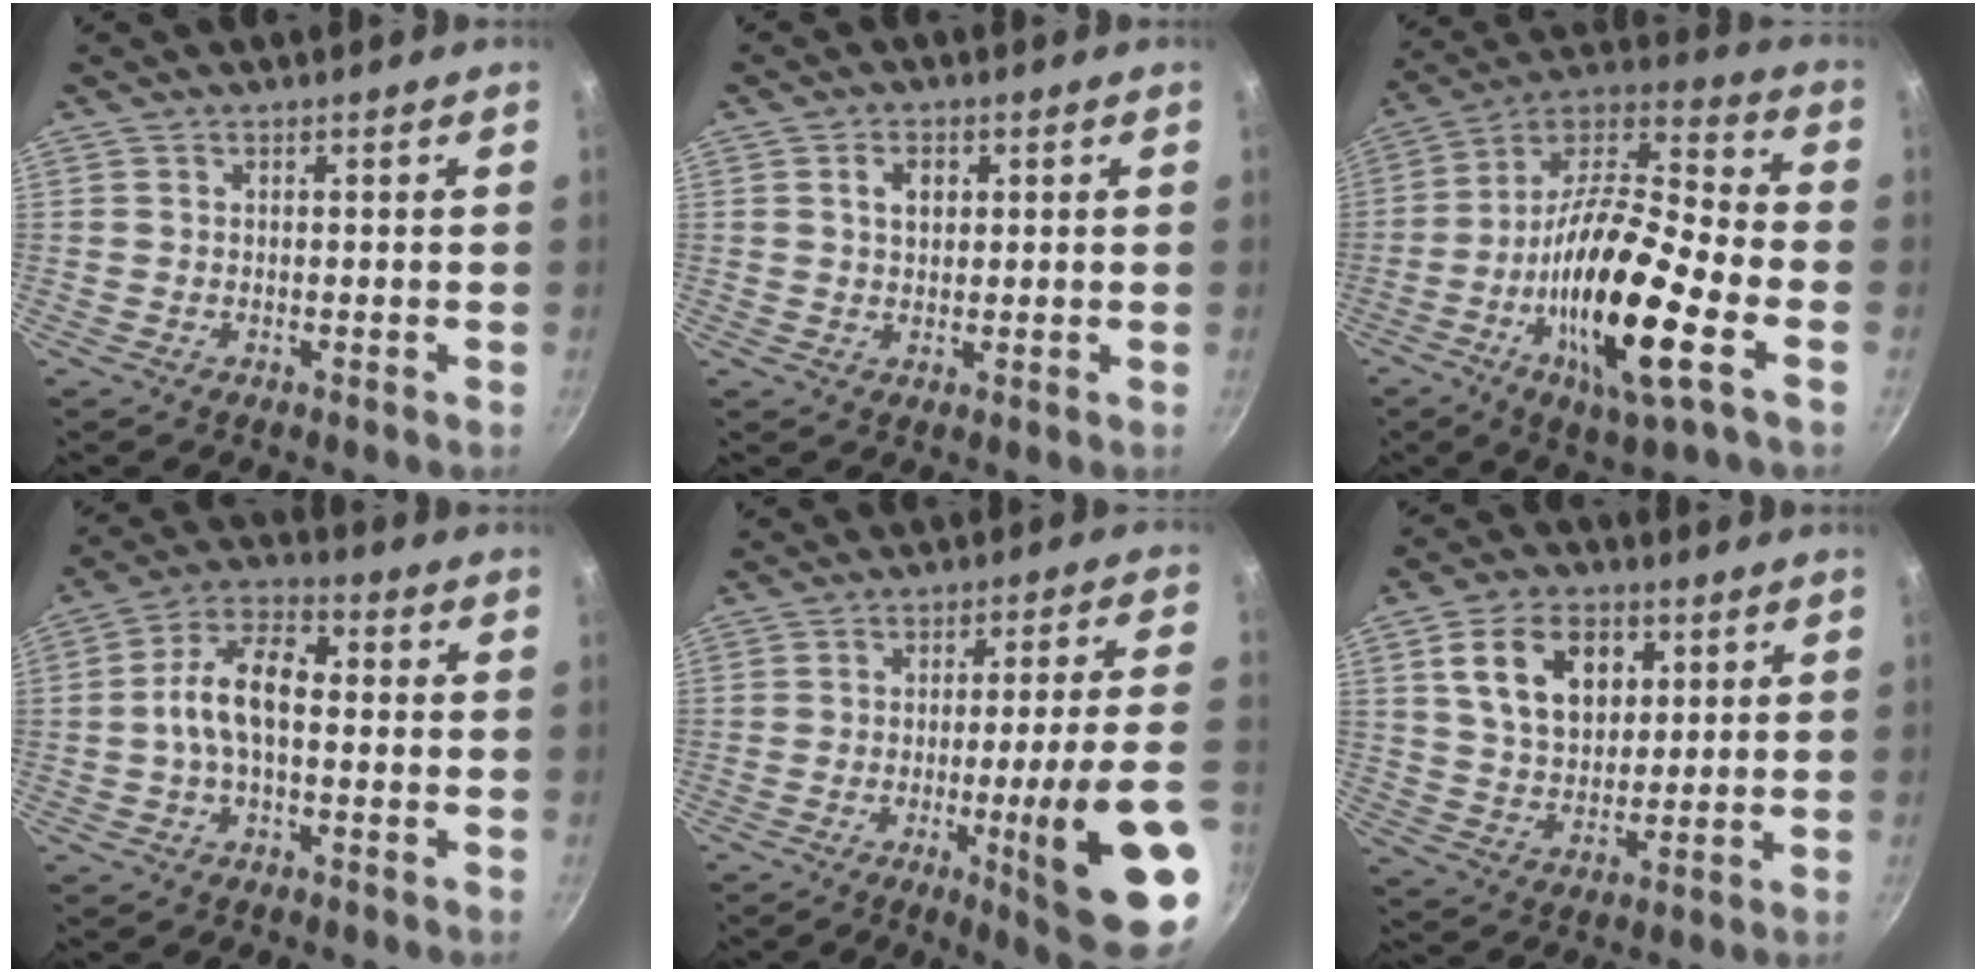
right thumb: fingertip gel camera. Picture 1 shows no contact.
{"total": 3.6, "force": [1.1, 2.5, 2.3], "torque": [-0.026, 0.000, 0.019]}
{"total": 20.8, "force": [-6.4, 6.0, 18.8], "torque": [-0.339, 0.030, -0.129]}
{"total": 10.1, "force": [-0.6, 5.5, 8.5], "torque": [-0.145, 0.041, -0.024]}
{"total": 20.5, "force": [-6.8, 1.8, 19.2], "torque": [-0.254, 0.021, -0.088]}
{"total": 13.1, "force": [4.5, 9.1, 8.4], "torque": [-0.116, -0.009, 0.079]}